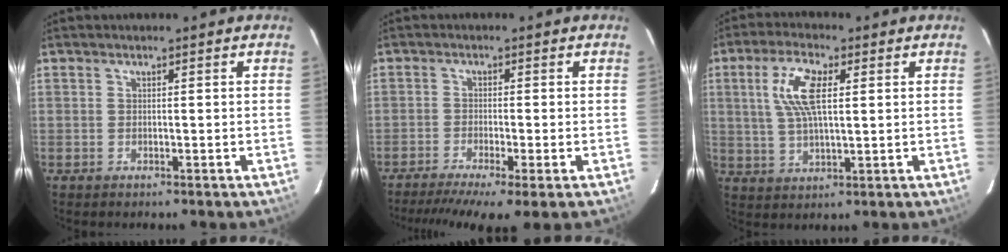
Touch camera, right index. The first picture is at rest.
{"total": 8.4, "force": [-6.0, 0.3, 5.8], "torque": [-0.121, -0.028, -0.100]}
{"total": 8.9, "force": [2.3, 3.2, 7.9], "torque": [-0.158, 0.010, 0.047]}